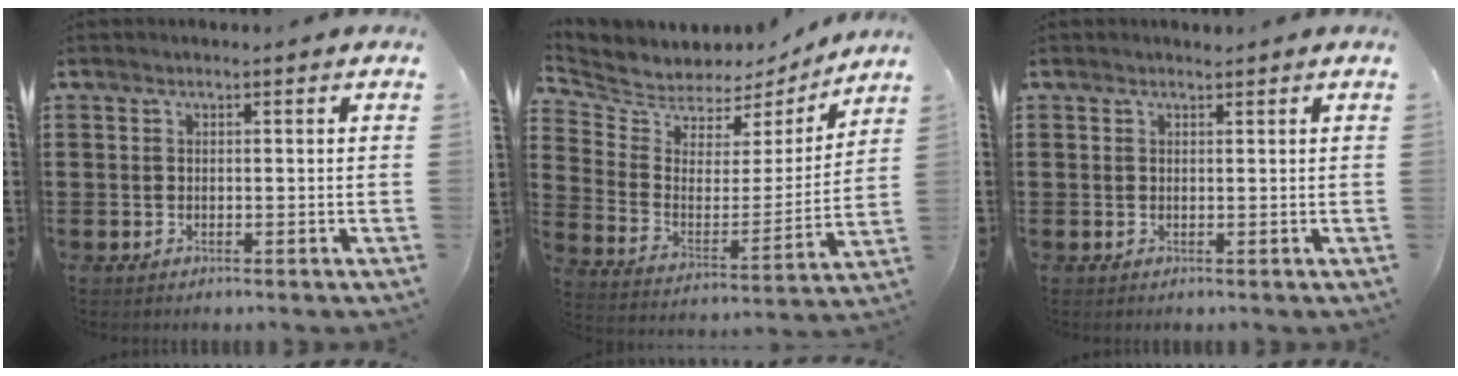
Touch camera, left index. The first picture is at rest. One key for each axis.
{"total": 5.2, "fx": 4.8, "fy": 1.9, "fz": -0.4, "tx": -0.033, "ty": -0.044, "tz": 0.079}
{"total": 0.6, "fx": 0.6, "fy": 0.1, "fz": 0.1, "tx": -0.004, "ty": 0.000, "tz": 0.011}